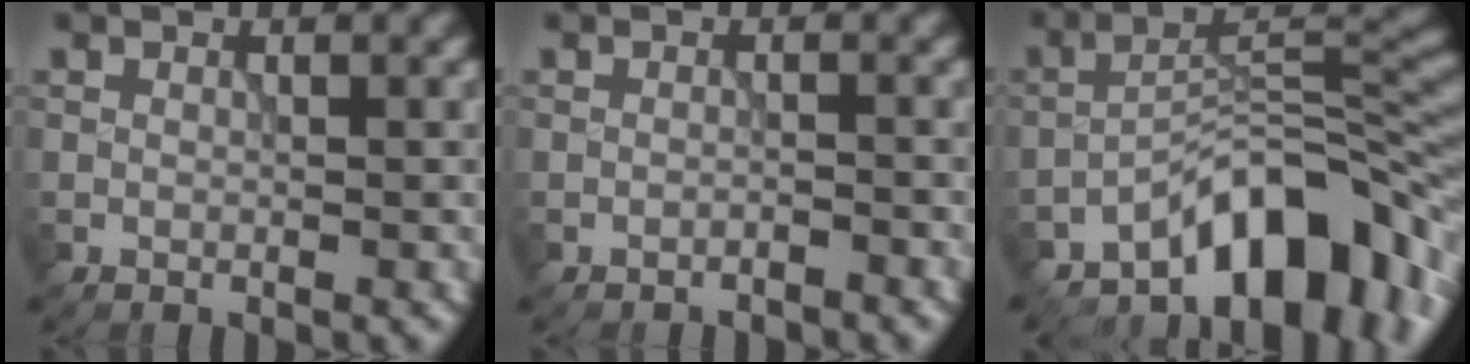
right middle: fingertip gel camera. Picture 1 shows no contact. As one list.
[{"total": 0.8, "force": [-0.8, 0.0, 0.1], "torque": [0.001, 0.004, -0.017]}, {"total": 10.3, "force": [-6.7, 4.1, 6.6], "torque": [-0.073, 0.010, -0.127]}]